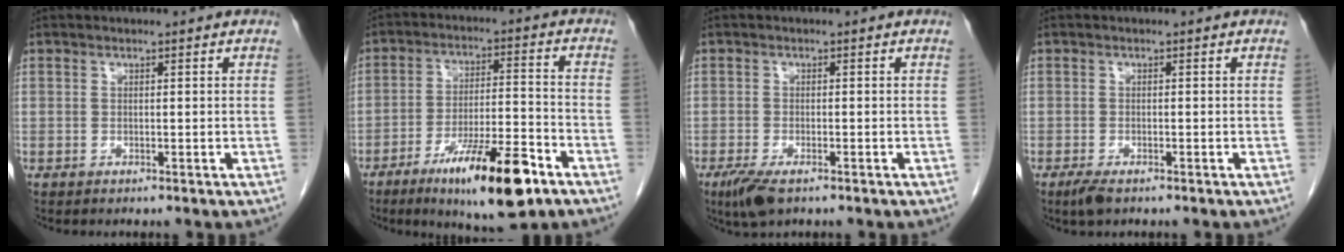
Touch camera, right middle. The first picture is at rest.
{"total": 14.5, "force": [-8.5, 2.1, 11.5], "torque": [-0.192, -0.015, -0.136]}
{"total": 4.4, "force": [-2.8, 1.3, 3.1], "torque": [-0.066, -0.010, -0.047]}
{"total": 2.3, "force": [-1.5, 0.7, 1.6], "torque": [-0.036, -0.005, -0.026]}